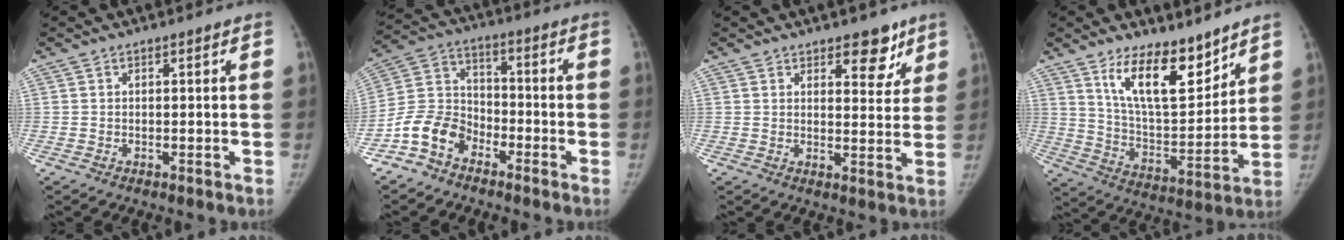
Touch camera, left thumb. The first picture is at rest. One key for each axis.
{"total": 9.9, "fx": -6.1, "fy": 6.7, "fz": 3.9, "tx": -0.067, "ty": 0.052, "tz": -0.131}
{"total": 6.0, "fx": 4.1, "fy": 3.1, "fz": 3.2, "tx": -0.006, "ty": -0.025, "tz": 0.053}
{"total": 14.6, "fx": 10.1, "fy": 5.5, "fz": 9.1, "tx": -0.116, "ty": -0.079, "tz": 0.187}